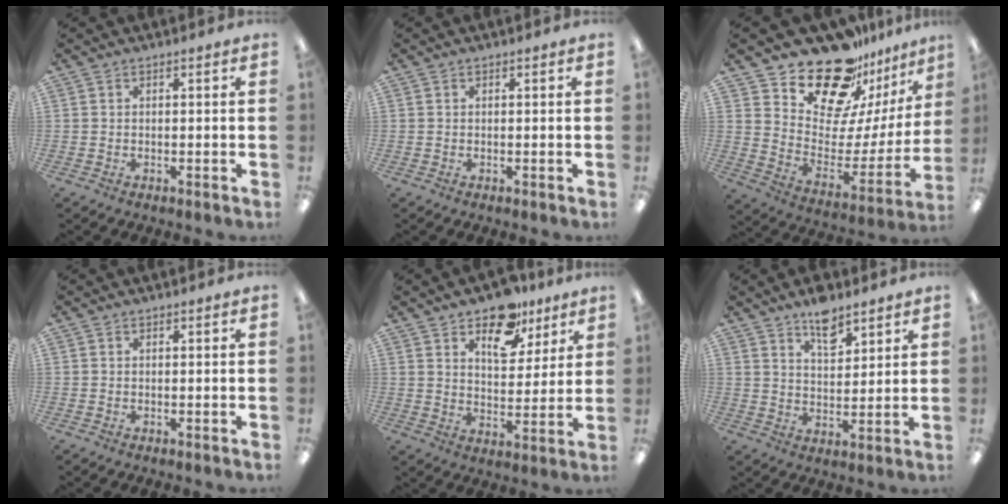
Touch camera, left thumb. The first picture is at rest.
{"total": 0.0}
{"total": 22.3, "force": [18.2, 9.9, 8.2], "torque": [-0.122, -0.136, 0.320]}
{"total": 0.0}
{"total": 12.9, "force": [8.7, 7.1, 6.3], "torque": [-0.070, -0.049, 0.151]}
{"total": 7.8, "force": [5.8, 3.7, 3.8], "torque": [-0.049, -0.034, 0.100]}